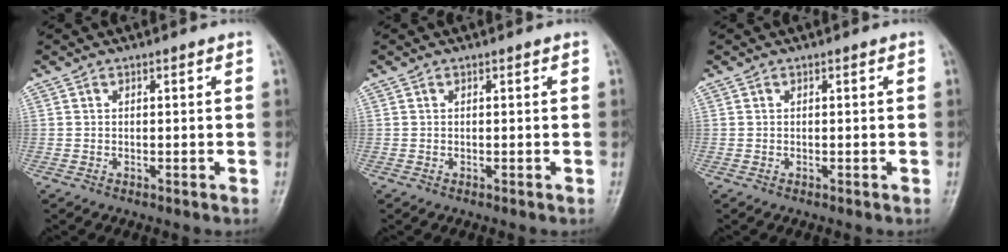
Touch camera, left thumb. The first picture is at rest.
{"total": 0.0}
{"total": 0.0}